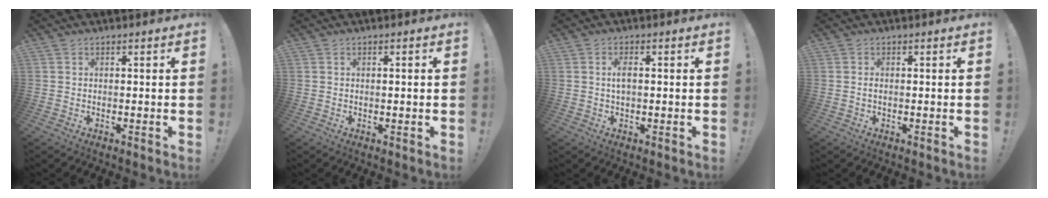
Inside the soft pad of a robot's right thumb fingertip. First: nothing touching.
{"total": 0.9, "force": [0.1, -0.2, 0.9], "torque": [-0.016, -0.003, 0.000]}
{"total": 2.6, "force": [0.1, 1.1, 2.4], "torque": [-0.044, 0.004, -0.001]}
{"total": 0.7, "force": [-0.2, 0.4, 0.5], "torque": [-0.019, 0.006, -0.002]}